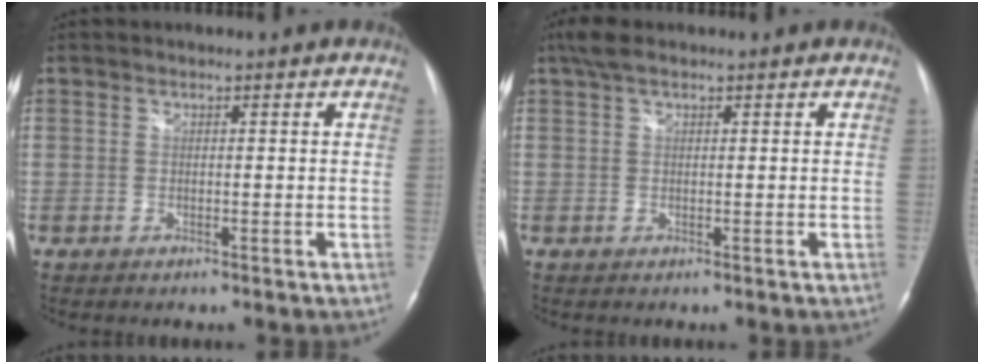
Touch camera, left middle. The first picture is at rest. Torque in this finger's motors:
{"motor_torque": [0.46, -0.24, 0.22, 0.08]}